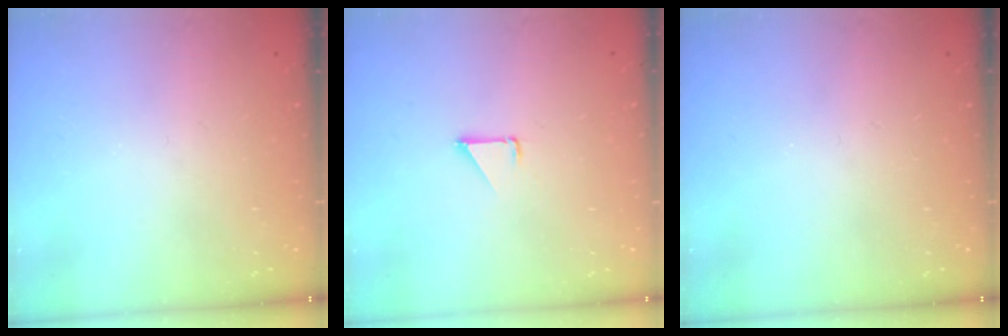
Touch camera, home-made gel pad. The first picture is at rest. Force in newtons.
{"total": 1.1, "press": 1.1, "slide": 0.1}
{"total": 0.0}